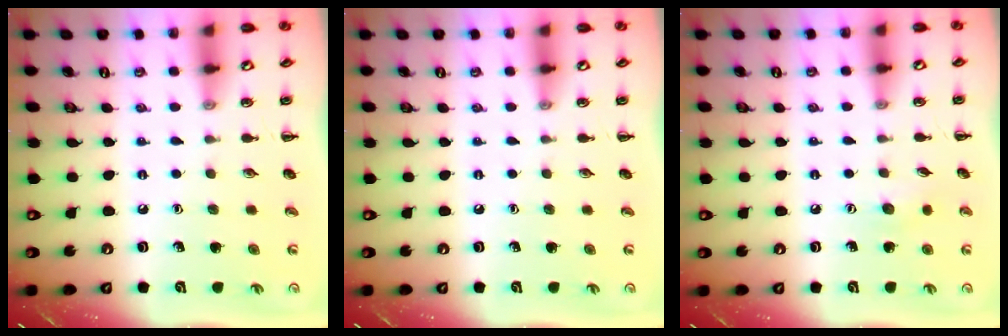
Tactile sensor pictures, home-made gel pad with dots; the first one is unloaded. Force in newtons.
{"total": 0.0}
{"total": 4.9, "press": 4.8, "slide": 1.0}